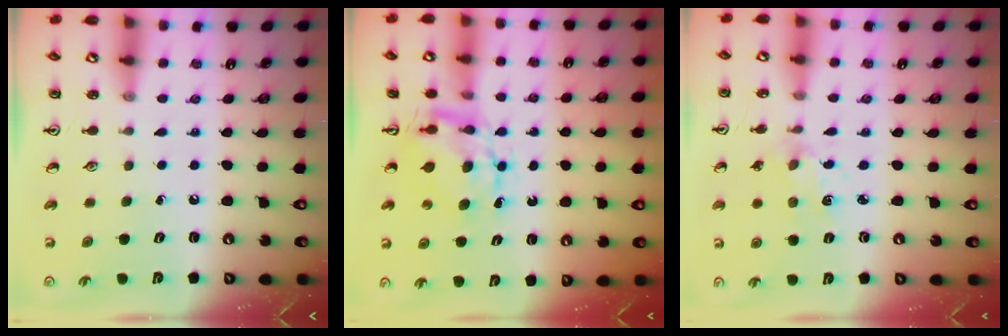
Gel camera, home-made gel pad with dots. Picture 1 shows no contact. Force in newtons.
{"total": 6.8, "press": 6.8, "slide": 0.6}
{"total": 2.4, "press": 2.3, "slide": 0.4}